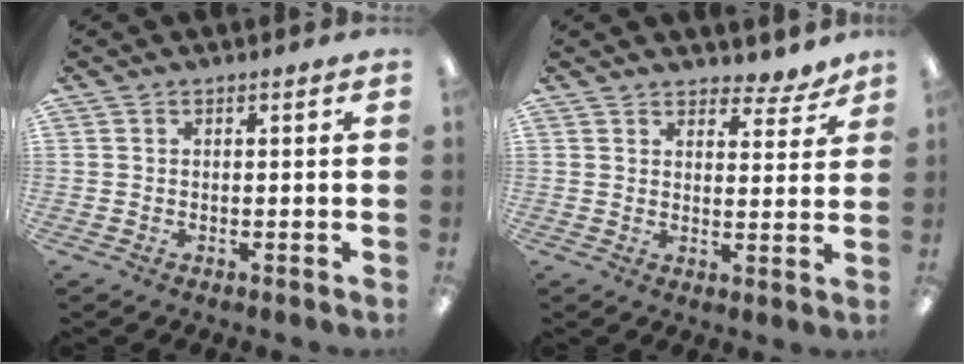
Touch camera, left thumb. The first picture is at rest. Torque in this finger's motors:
{"motor_torque": [0.03, -0.11, -0.30, 0.43, 0.05]}